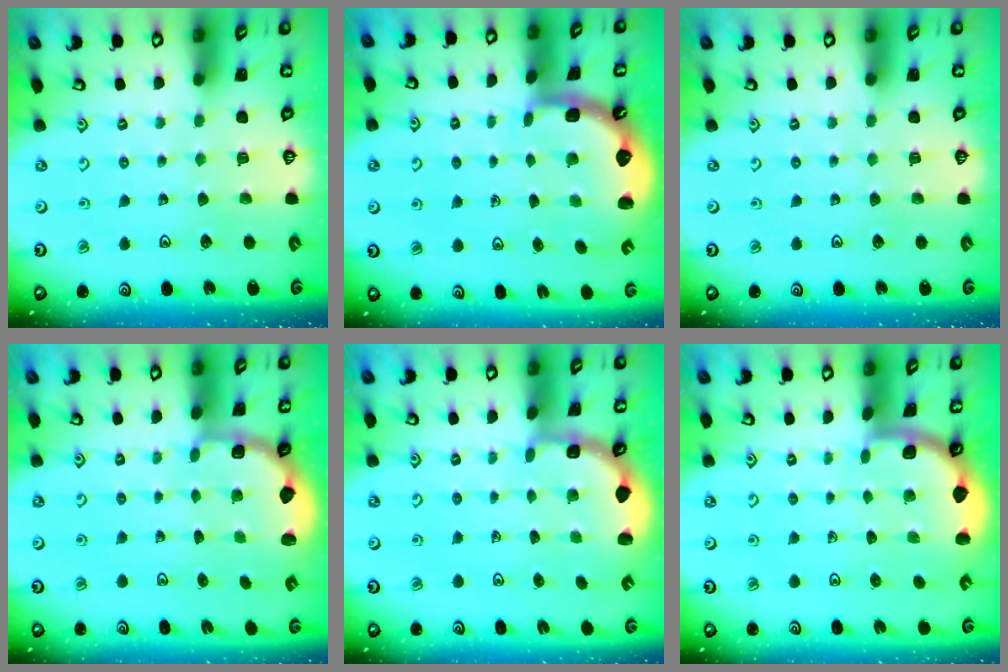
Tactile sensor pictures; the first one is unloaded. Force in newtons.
{"total": 2.6, "press": 1.3, "slide": 2.2}
{"total": 0.0}
{"total": 2.7, "press": 2.2, "slide": 1.5}
{"total": 2.5, "press": 1.9, "slide": 1.6}
{"total": 1.7, "press": 1.7, "slide": 0.0}